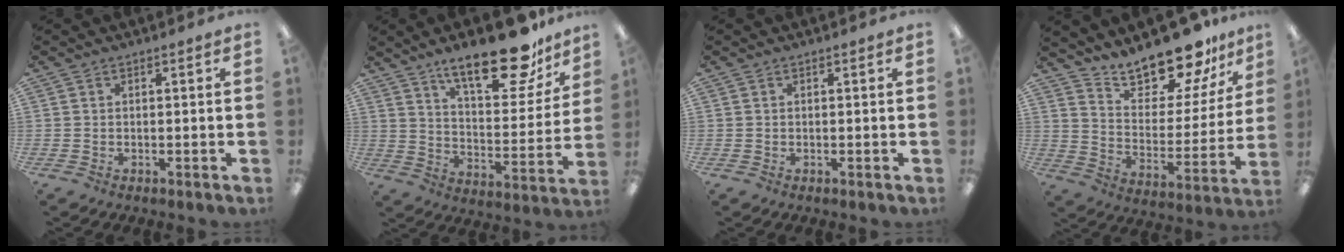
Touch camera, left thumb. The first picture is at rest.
{"total": 21.5, "force": [15.3, 8.0, 12.9], "torque": [-0.190, -0.091, 0.252]}
{"total": 0.0}
{"total": 17.2, "force": [15.7, 4.7, 5.3], "torque": [-0.096, -0.132, 0.277]}